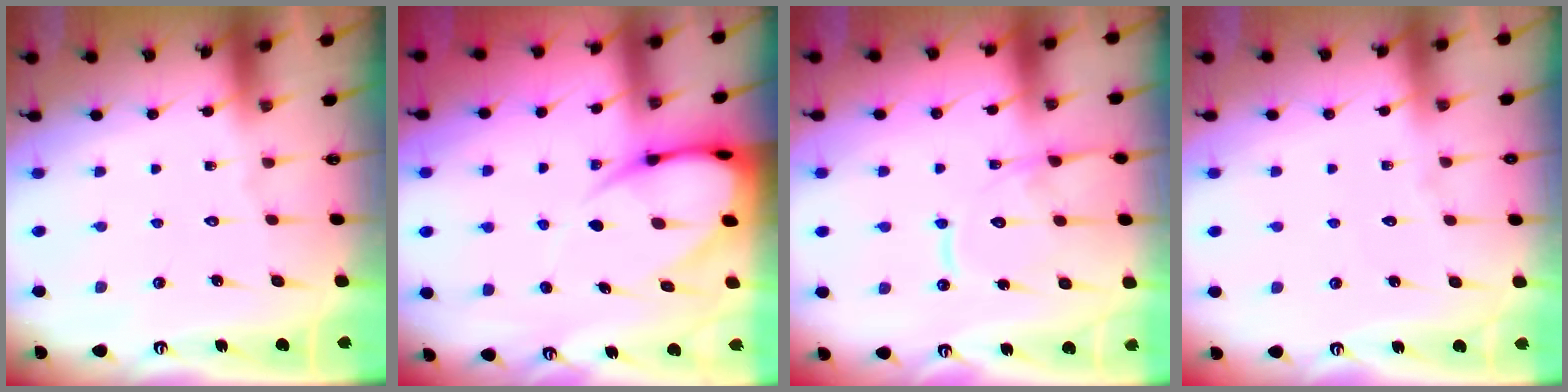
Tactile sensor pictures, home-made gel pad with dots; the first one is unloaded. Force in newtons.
{"total": 10.2, "press": 10.2, "slide": 1.2}
{"total": 12.9, "press": 12.8, "slide": 1.2}
{"total": 2.8, "press": 2.8, "slide": 0.4}